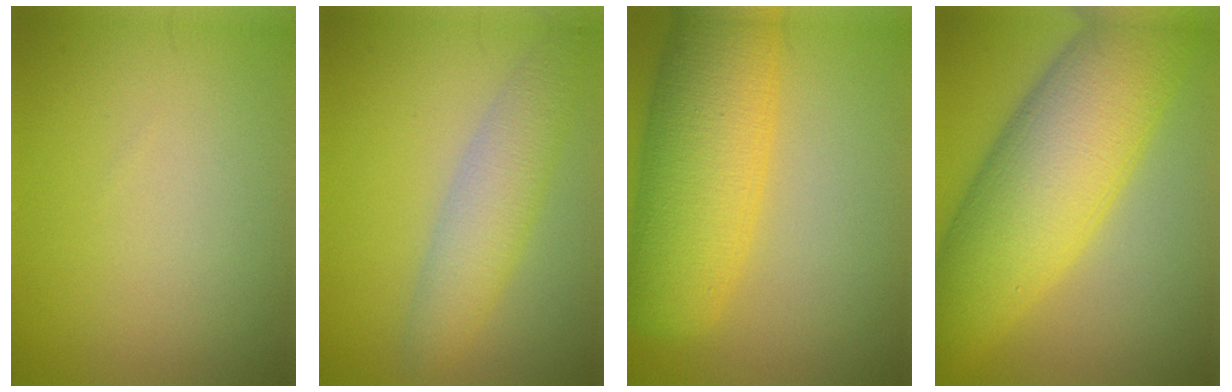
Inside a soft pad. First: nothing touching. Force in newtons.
{"total": 4.3, "press": 4.3, "slide": 0.1}
{"total": 9.7, "press": 9.7, "slide": 0.6}
{"total": 12.2, "press": 12.2, "slide": 0.1}